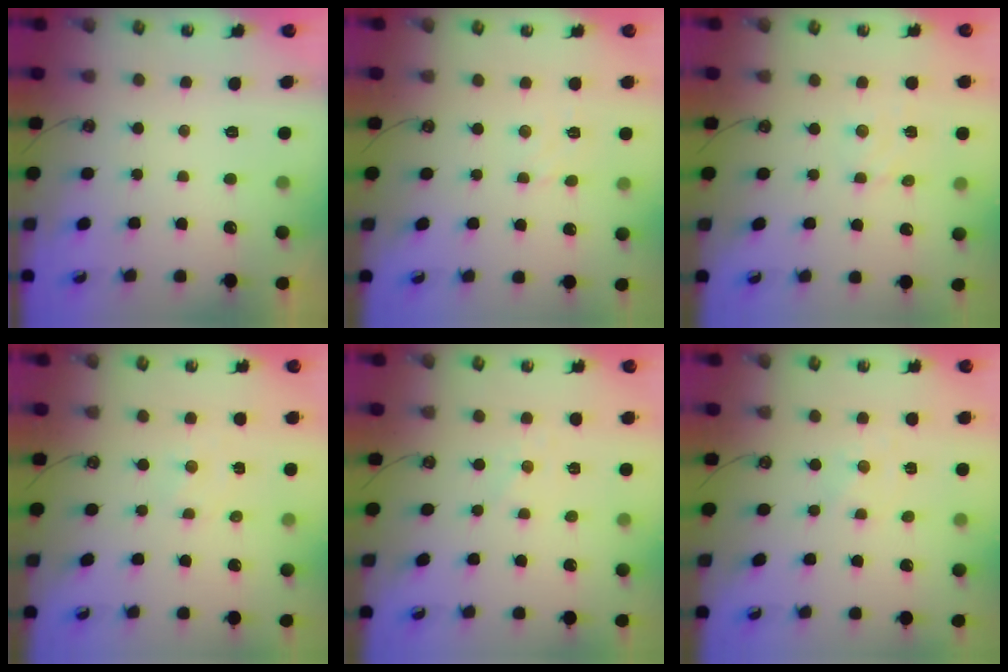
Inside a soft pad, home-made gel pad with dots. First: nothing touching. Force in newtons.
{"total": 1.8, "press": 1.7, "slide": 0.5}
{"total": 2.7, "press": 2.6, "slide": 0.4}
{"total": 0.8, "press": 0.8, "slide": 0.2}
{"total": 1.4, "press": 1.3, "slide": 0.4}
{"total": 0.0}